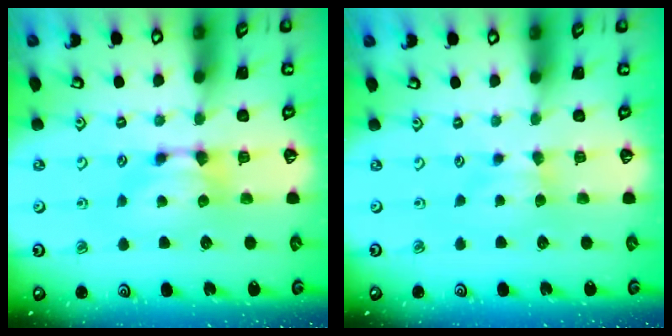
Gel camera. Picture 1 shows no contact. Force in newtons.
{"total": 2.1, "press": 2.0, "slide": 0.5}